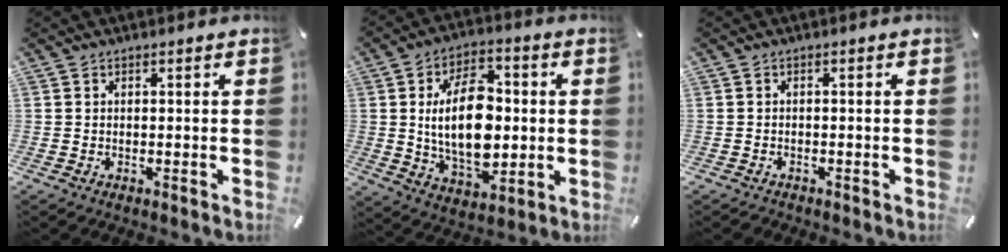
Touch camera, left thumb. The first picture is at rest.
{"total": 17.5, "force": [0.6, 10.8, 13.7], "torque": [-0.266, -0.002, 0.005]}
{"total": 1.1, "force": [-0.9, 0.5, 0.2], "torque": [-0.004, 0.004, -0.021]}